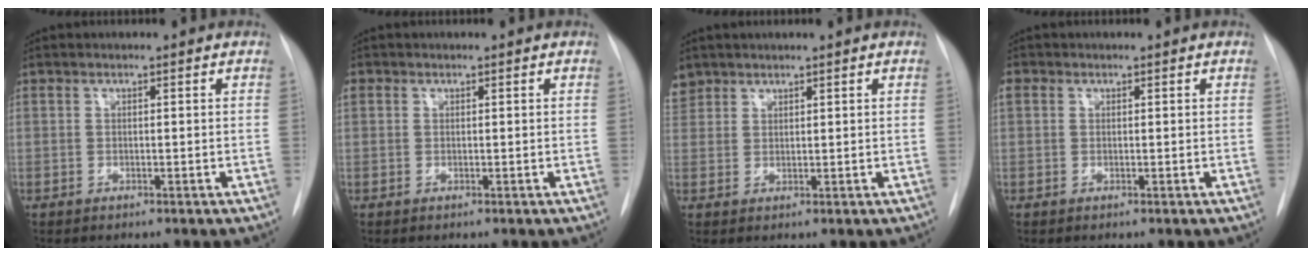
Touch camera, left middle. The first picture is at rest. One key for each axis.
{"total": 1.1, "fx": 0.4, "fy": 1.0, "fz": 0.3, "tx": -0.004, "ty": 0.015, "tz": 0.008}
{"total": 3.6, "fx": 2.8, "fy": 2.2, "fz": 0.1, "tx": 0.000, "ty": 0.012, "tz": 0.058}
{"total": 1.5, "fx": 0.6, "fy": 1.3, "fz": 0.5, "tx": -0.013, "ty": 0.018, "tz": 0.012}